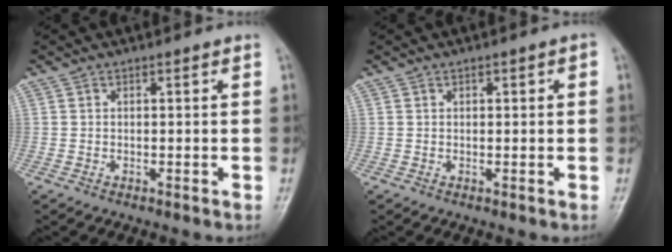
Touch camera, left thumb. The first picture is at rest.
{"total": 1.9, "force": [0.4, 1.0, 1.6], "torque": [-0.018, 0.007, 0.003]}